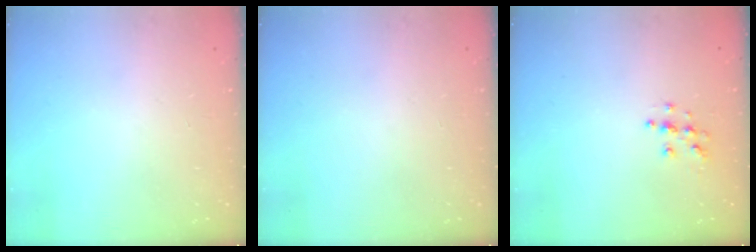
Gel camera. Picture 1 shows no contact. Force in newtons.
{"total": 0.0}
{"total": 5.6, "press": 5.6, "slide": 0.2}